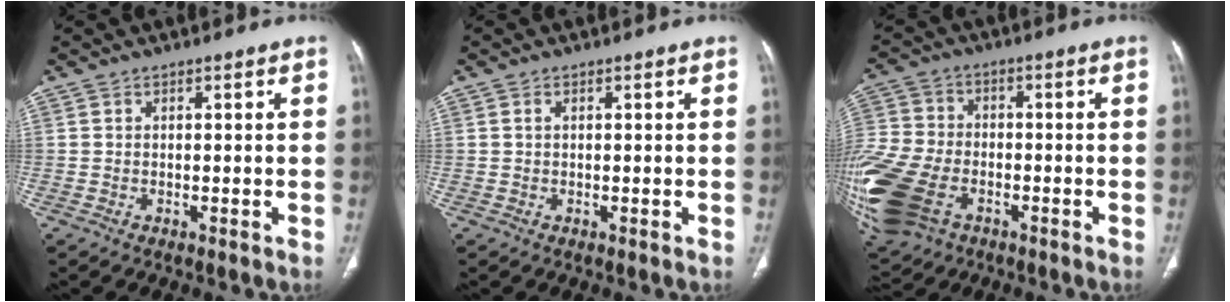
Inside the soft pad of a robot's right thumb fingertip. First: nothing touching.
{"total": 0.6, "force": [0.2, 0.4, 0.5], "torque": [-0.012, 0.003, 0.003]}
{"total": 23.8, "force": [-8.8, 16.0, 15.3], "torque": [-0.419, -0.006, -0.156]}